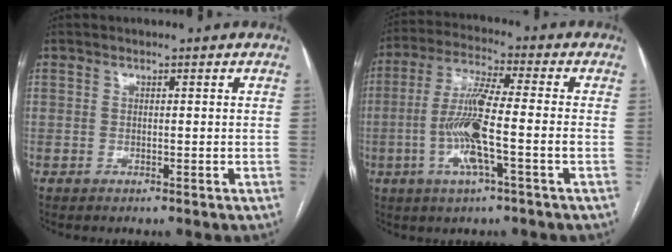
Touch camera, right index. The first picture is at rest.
{"total": 10.6, "force": [-2.4, 0.5, 10.3], "torque": [-0.207, 0.000, -0.053]}